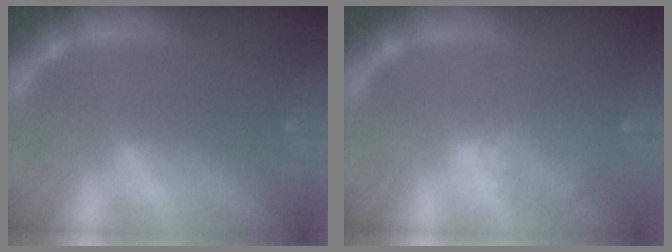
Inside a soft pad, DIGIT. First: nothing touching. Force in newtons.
{"total": 3.4}